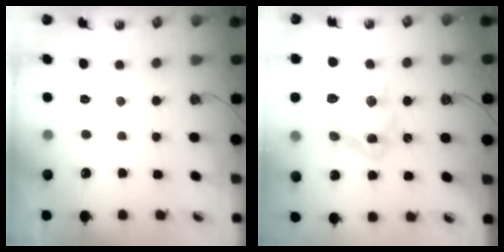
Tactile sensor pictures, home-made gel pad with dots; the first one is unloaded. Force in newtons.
{"total": 16.6, "press": 16.6, "slide": 1.4}